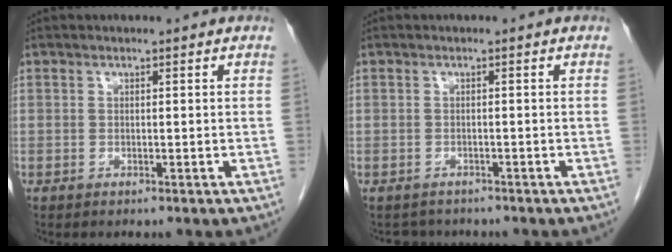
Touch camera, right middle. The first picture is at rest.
{"total": 2.6, "force": [-2.3, 1.1, -0.2], "torque": [0.001, 0.000, -0.034]}